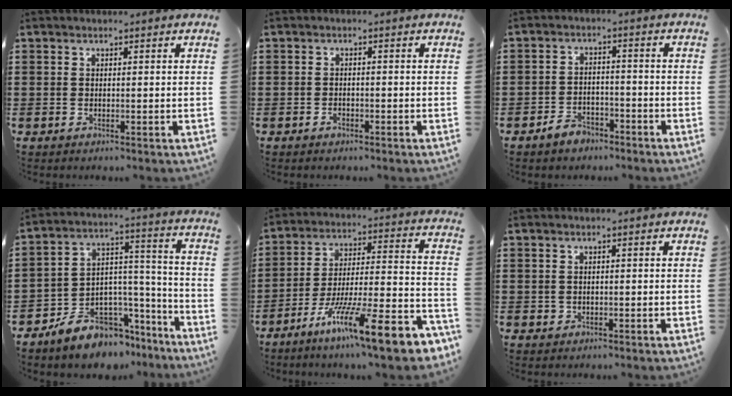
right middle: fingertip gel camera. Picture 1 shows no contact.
{"total": 1.0, "force": [-0.7, 0.4, 0.5], "torque": [-0.011, -0.003, -0.014]}
{"total": 3.3, "force": [-2.9, 1.4, 0.7], "torque": [-0.017, 0.007, -0.058]}
{"total": 7.3, "force": [-6.2, 3.8, 0.5], "torque": [-0.024, 0.005, -0.115]}
{"total": 14.4, "force": [-10.5, 1.3, 9.9], "torque": [-0.147, 0.022, -0.183]}
{"total": 0.6, "force": [0.0, 0.6, 0.1], "torque": [-0.004, 0.005, -0.002]}